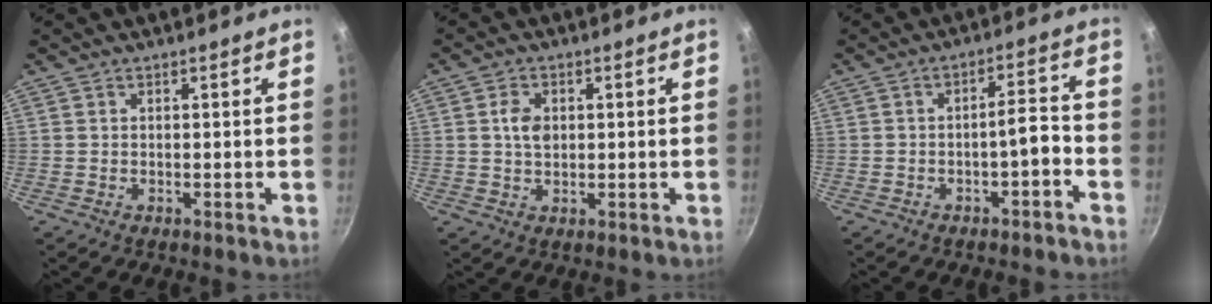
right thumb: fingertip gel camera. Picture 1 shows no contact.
{"total": 4.1, "force": [0.7, 2.9, 2.9], "torque": [-0.044, 0.001, 0.011]}
{"total": 4.7, "force": [-2.6, 1.4, 3.7], "torque": [-0.050, 0.040, -0.028]}